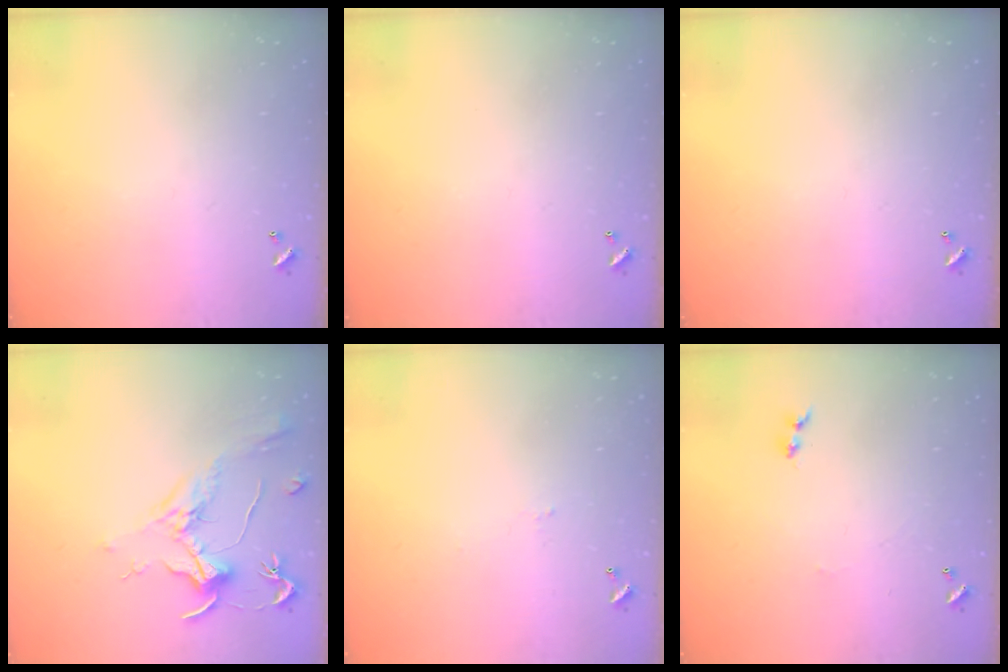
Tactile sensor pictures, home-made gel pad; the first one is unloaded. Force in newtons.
{"total": 0.0}
{"total": 0.0}
{"total": 1.9, "press": 1.7, "slide": 0.9}
{"total": 1.7, "press": 1.6, "slide": 0.3}
{"total": 1.1, "press": 0.9, "slide": 0.5}